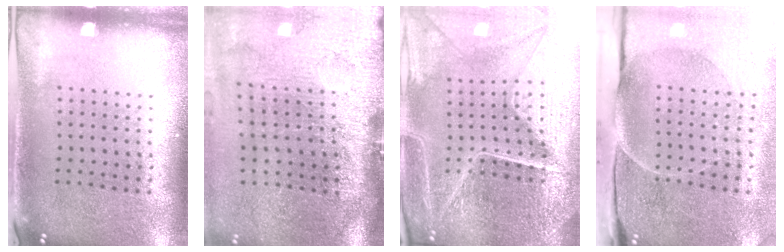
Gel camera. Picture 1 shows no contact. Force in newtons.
{"total": 4.8, "press": 3.7, "slide": 3.1}
{"total": 6.3, "press": 5.6, "slide": 2.8}
{"total": 4.9, "press": 3.9, "slide": 2.9}